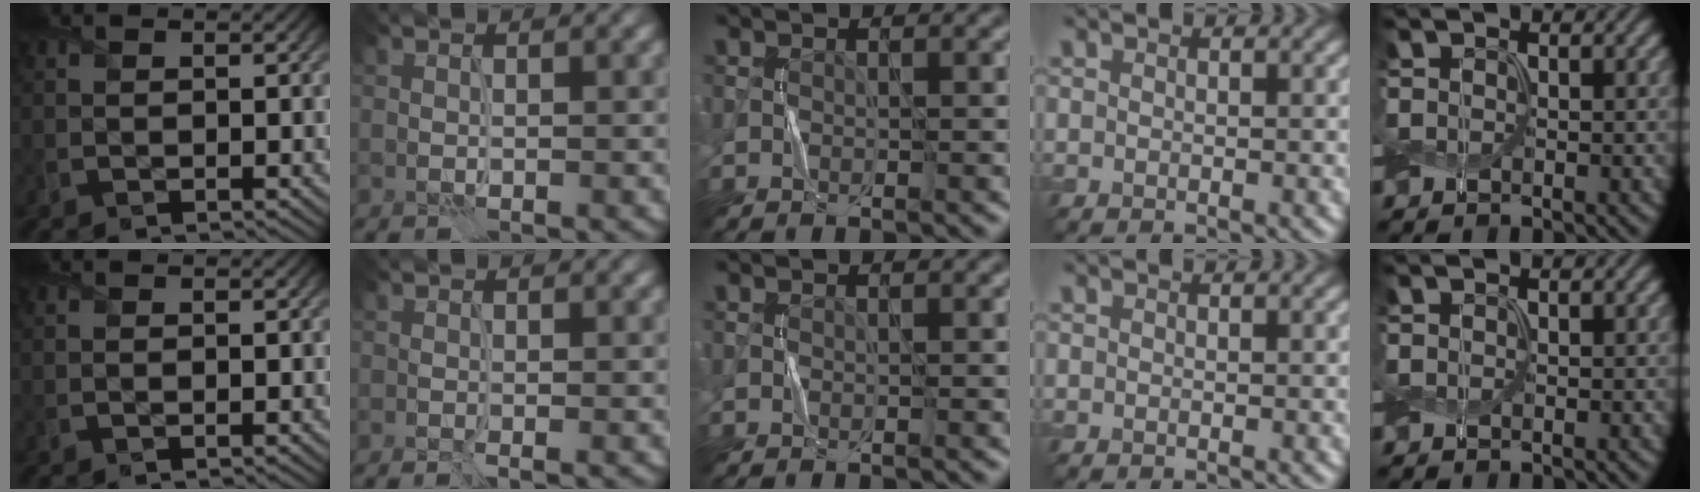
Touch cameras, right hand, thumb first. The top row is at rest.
{}